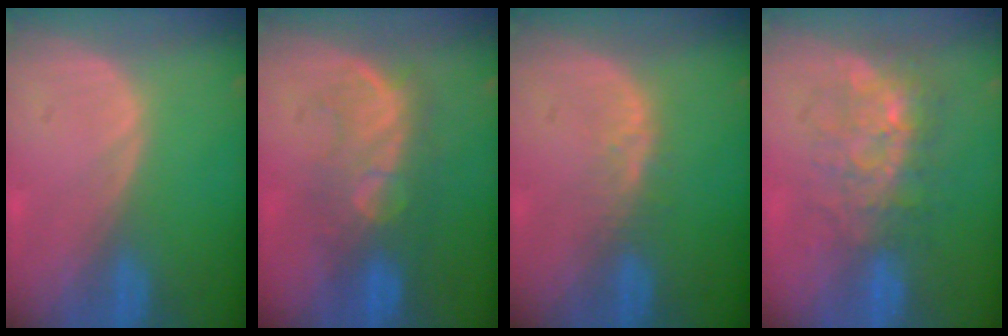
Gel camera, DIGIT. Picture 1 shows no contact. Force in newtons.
{"total": 8.4, "press": 8.0, "slide": 2.5}
{"total": 2.5, "press": 2.4, "slide": 0.2}
{"total": 8.4, "press": 7.5, "slide": 4.0}